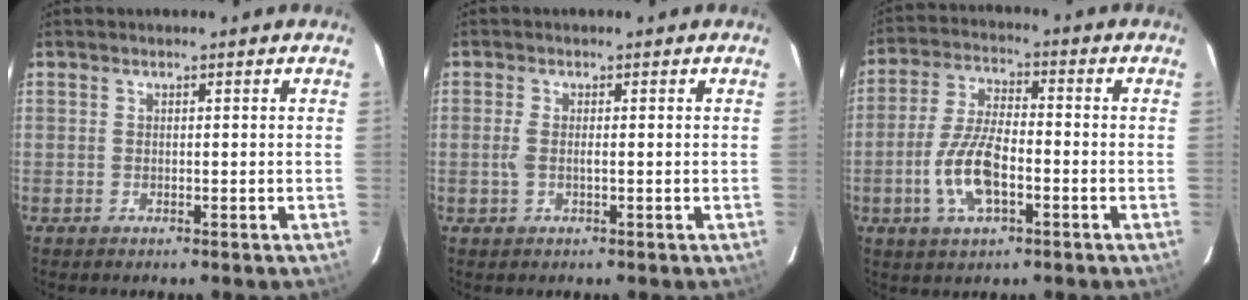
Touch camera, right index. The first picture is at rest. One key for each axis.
{"total": 2.2, "fx": -0.3, "fy": 0.5, "fz": 2.1, "tx": -0.046, "ty": -0.003, "tz": -0.005}
{"total": 10.5, "fx": -3.5, "fy": 4.2, "fz": 9.0, "tx": -0.189, "ty": 0.001, "tz": -0.066}